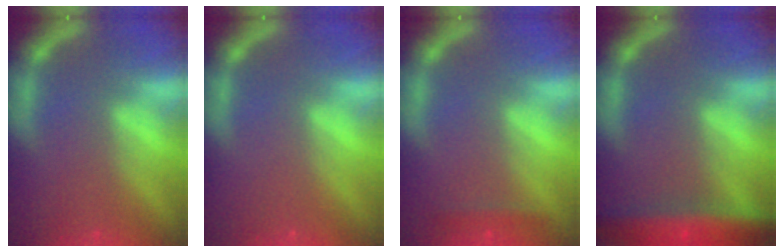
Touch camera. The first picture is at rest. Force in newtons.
{"total": 0.0}
{"total": 1.4}
{"total": 8.0}